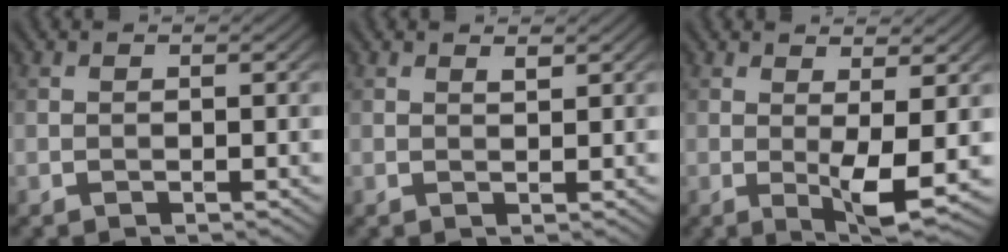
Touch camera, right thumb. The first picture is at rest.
{"total": 0.9, "force": [0.7, 0.2, 0.5], "torque": [-0.014, -0.002, 0.014]}
{"total": 4.9, "force": [0.0, 0.9, 4.8], "torque": [-0.092, -0.007, 0.003]}